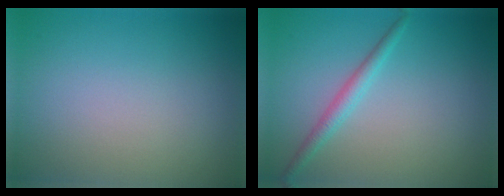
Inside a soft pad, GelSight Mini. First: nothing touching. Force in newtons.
{"total": 1.8, "press": 1.8, "slide": 0.0}